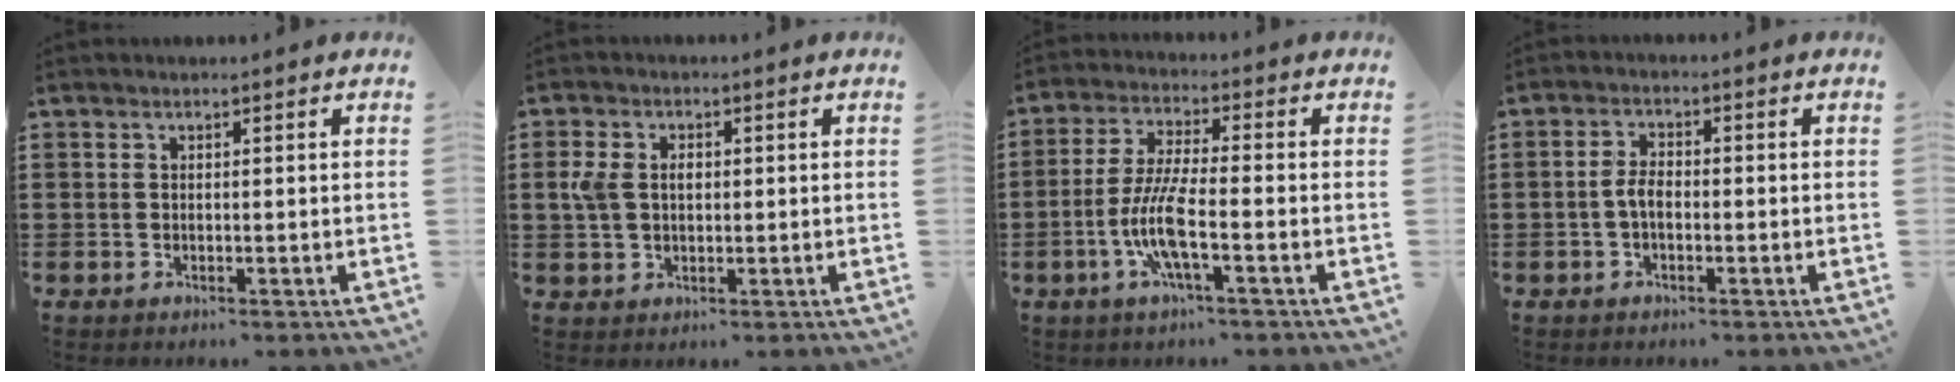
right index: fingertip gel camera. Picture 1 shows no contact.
{"total": 3.5, "force": [0.5, 2.4, 2.5], "torque": [-0.063, 0.008, 0.004]}
{"total": 8.1, "force": [-2.9, 1.5, 7.4], "torque": [-0.170, -0.016, -0.064]}
{"total": 3.0, "force": [-0.8, 1.4, 2.6], "torque": [-0.064, -0.002, -0.020]}